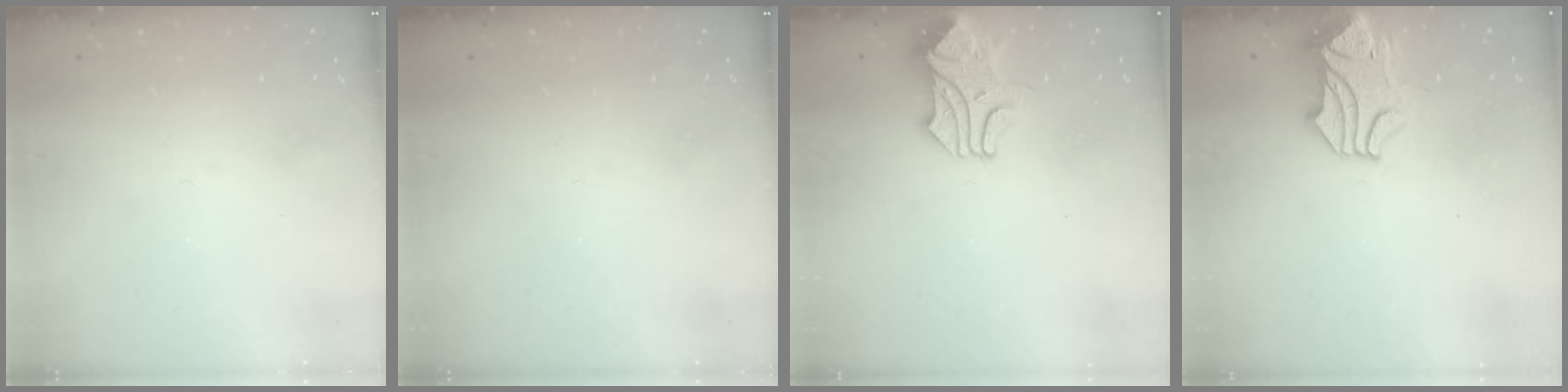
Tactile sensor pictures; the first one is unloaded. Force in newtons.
{"total": 0.0}
{"total": 1.0, "press": 0.5, "slide": 0.8}
{"total": 1.6, "press": 0.8, "slide": 1.3}